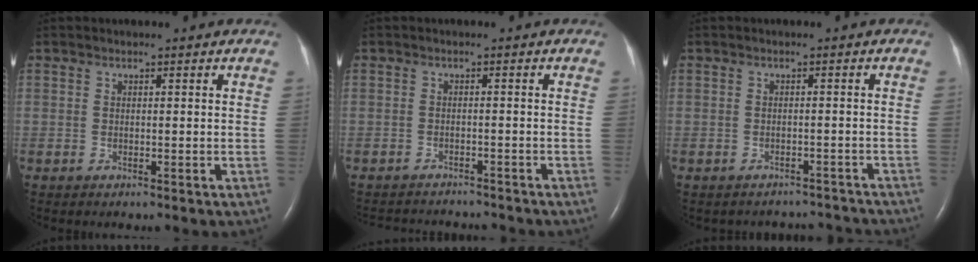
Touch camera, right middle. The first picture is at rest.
{"total": 8.2, "force": [-7.8, 1.7, 1.6], "torque": [-0.027, 0.000, -0.099]}
{"total": 5.7, "force": [-5.3, 1.8, -0.5], "torque": [0.007, 0.019, -0.052]}